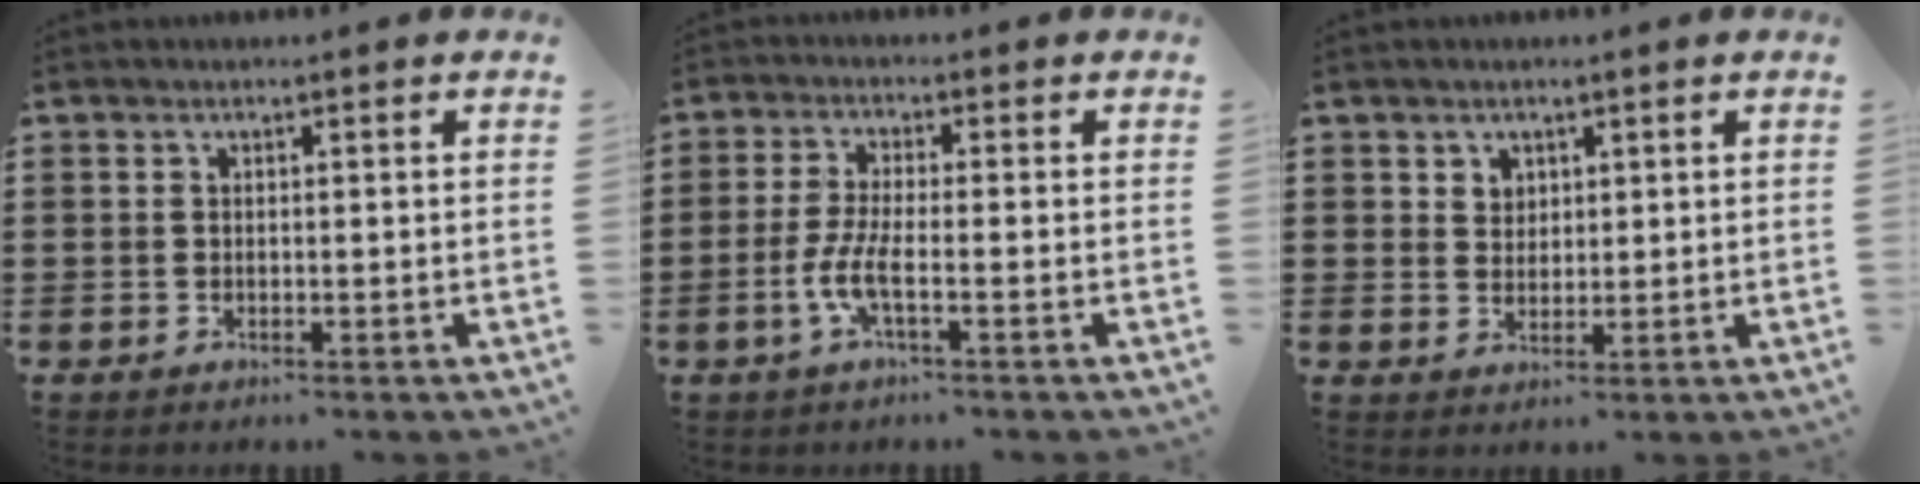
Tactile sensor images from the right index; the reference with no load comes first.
{"total": 5.2, "force": [-1.9, 0.8, 4.8], "torque": [-0.109, -0.013, -0.043]}
{"total": 2.4, "force": [1.5, 1.8, 0.3], "torque": [-0.004, 0.004, 0.028]}